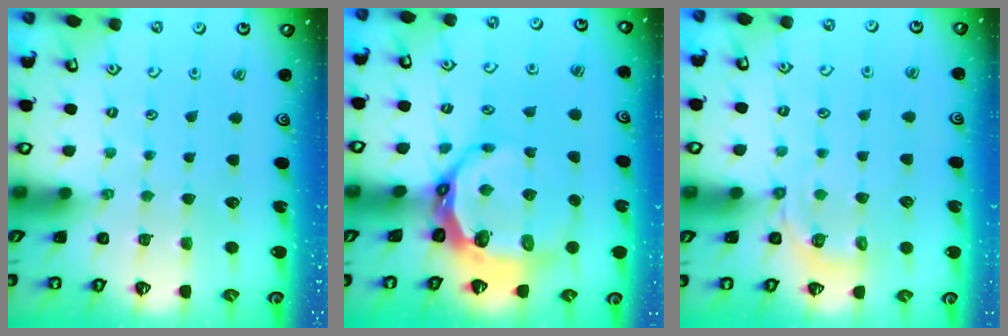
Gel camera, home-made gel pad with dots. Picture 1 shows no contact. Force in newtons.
{"total": 10.7, "press": 9.9, "slide": 4.0}
{"total": 5.0, "press": 4.6, "slide": 2.0}